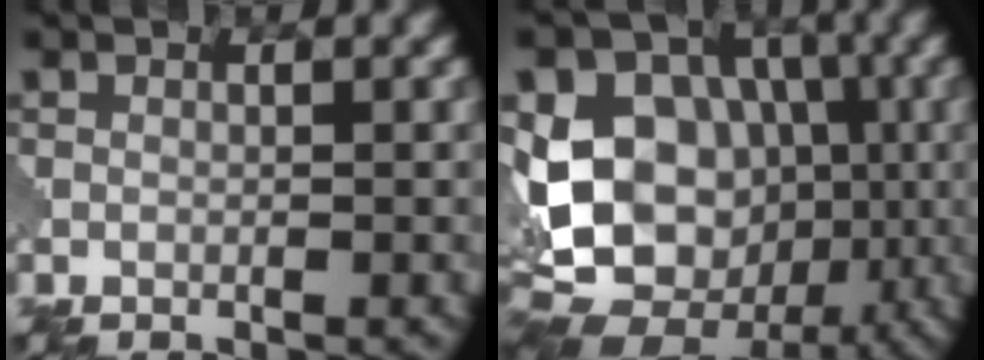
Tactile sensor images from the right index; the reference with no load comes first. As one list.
[{"total": 13.9, "force": [-1.4, 11.0, 8.4], "torque": [-0.152, 0.005, -0.028]}]